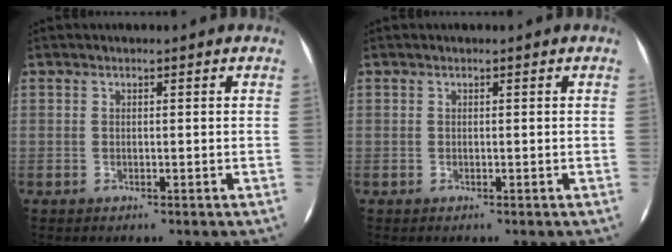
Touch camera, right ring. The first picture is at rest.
{"total": 0.0}